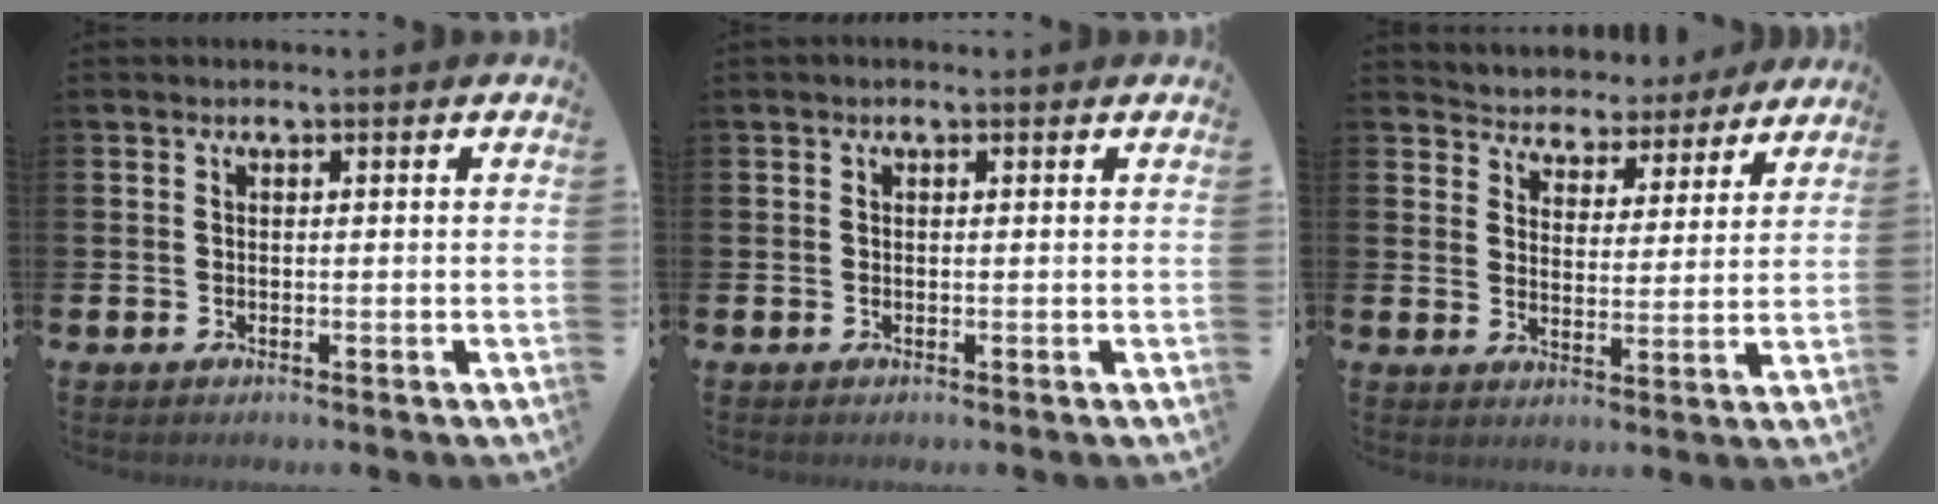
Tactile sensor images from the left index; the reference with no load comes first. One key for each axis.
{"total": 0.0}
{"total": 4.5, "fx": 4.3, "fy": 1.4, "fz": -0.5, "tx": -0.013, "ty": -0.039, "tz": 0.070}